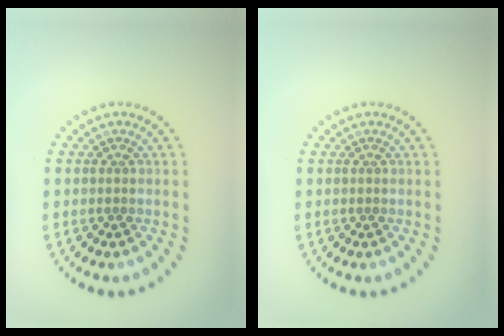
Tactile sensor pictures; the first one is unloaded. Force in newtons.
{"total": 0.0}